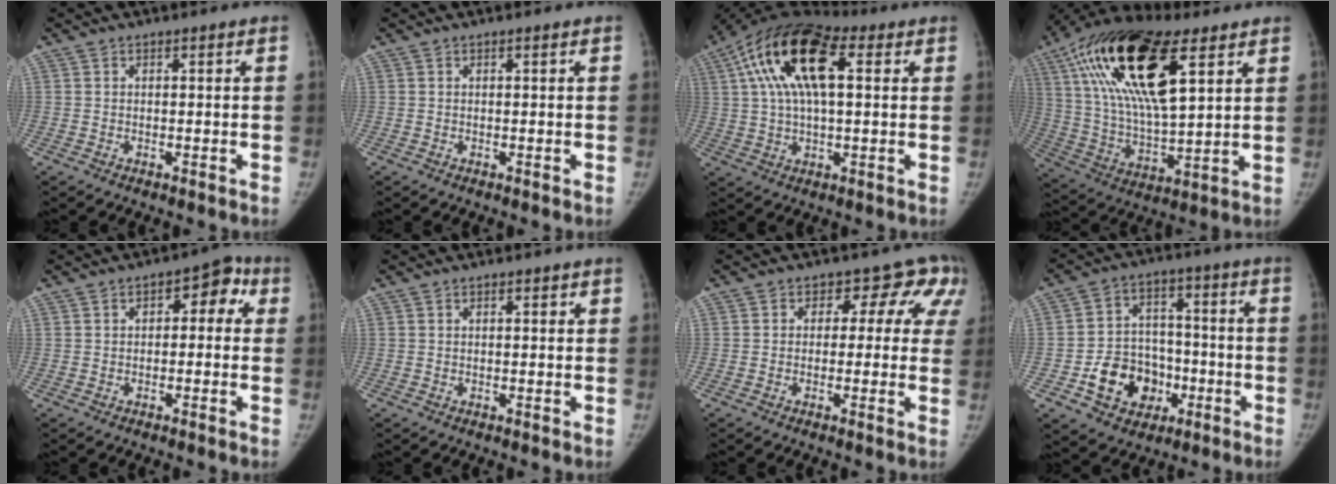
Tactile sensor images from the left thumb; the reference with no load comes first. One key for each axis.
{"total": 0.0}
{"total": 18.0, "fx": 5.2, "fy": 8.5, "fz": 15.0, "tx": -0.277, "ty": 0.027, "tz": 0.082}
{"total": 26.8, "fx": 11.4, "fy": 10.7, "fz": 21.8, "tx": -0.408, "ty": -0.009, "tz": 0.202}
{"total": 5.8, "fx": 1.0, "fy": 3.6, "fz": 4.5, "tx": -0.022, "ty": 0.021, "tz": 0.001}
{"total": 0.8, "fx": 0.4, "fy": 0.3, "fz": 0.6, "tx": -0.005, "ty": 0.001, "tz": 0.004}
{"total": 8.7, "fx": 2.9, "fy": 6.5, "fz": 5.0, "tx": 0.005, "ty": 0.008, "tz": 0.017}
{"total": 13.8, "fx": -5.0, "fy": 11.1, "fz": 6.5, "tx": -0.059, "ty": 0.044, "tz": -0.074}